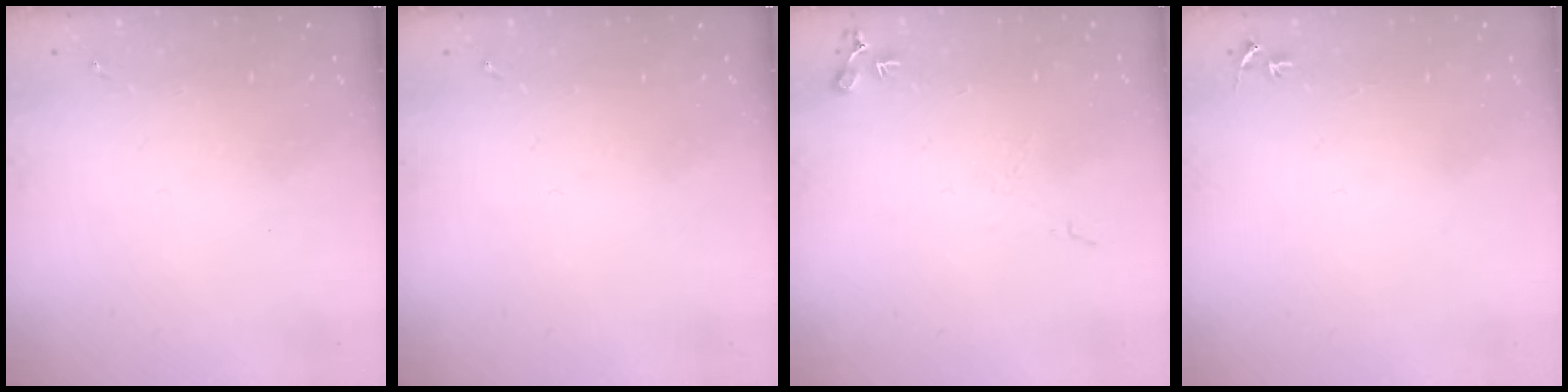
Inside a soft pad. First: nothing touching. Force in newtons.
{"total": 0.0}
{"total": 6.8, "press": 6.8, "slide": 0.9}
{"total": 3.1, "press": 3.1, "slide": 0.3}